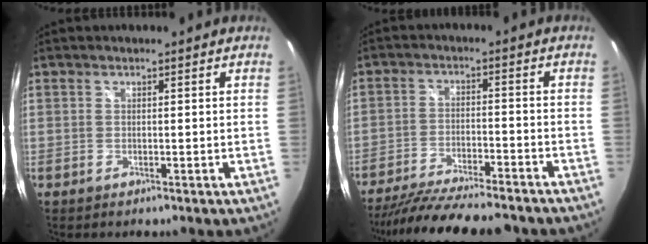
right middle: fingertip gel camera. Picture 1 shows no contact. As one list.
[{"total": 18.6, "force": [-16.1, 2.8, 8.7], "torque": [-0.172, -0.031, -0.248]}]